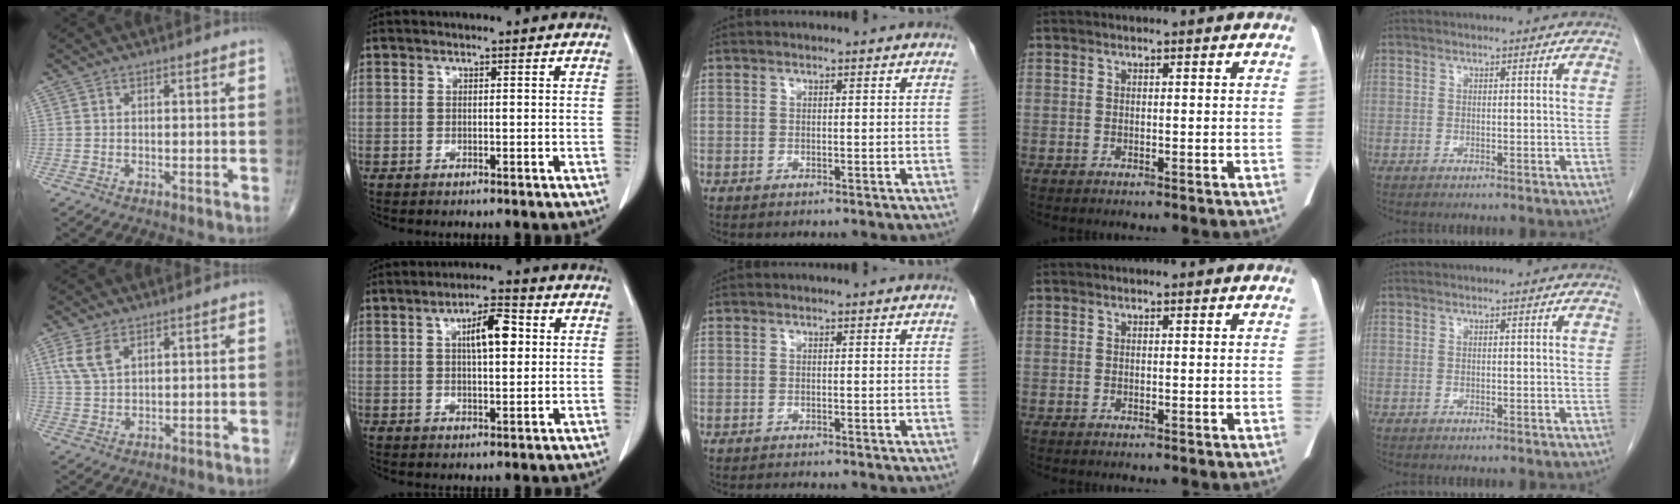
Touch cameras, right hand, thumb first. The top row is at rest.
{"thumb": {"total": 5.3, "force": [2.7, 2.8, 3.6], "torque": [-0.077, -0.002, 0.061]}, "index": {"total": 6.7, "force": [1.8, 1.9, 6.2], "torque": [-0.101, 0.011, 0.029]}, "middle": {"total": 1.6, "force": [-1.5, -0.1, 0.5], "torque": [-0.011, -0.006, -0.021]}}